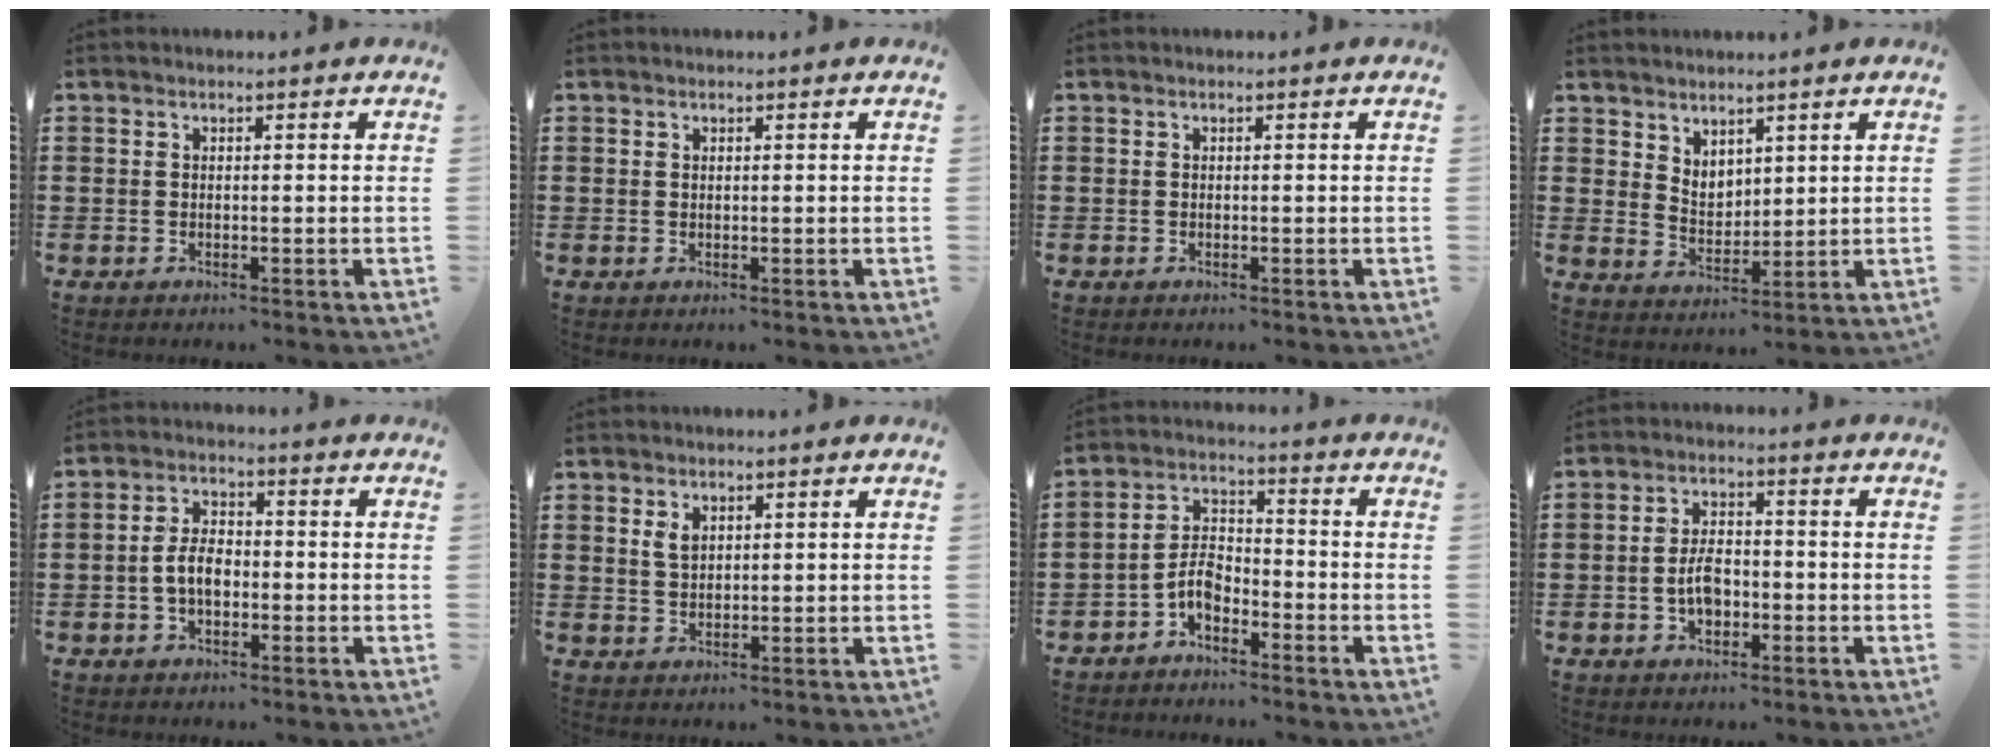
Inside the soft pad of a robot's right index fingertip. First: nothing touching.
{"total": 0.0}
{"total": 0.0}
{"total": 3.7, "force": [3.1, 2.0, 0.6], "torque": [-0.023, -0.003, 0.058]}
{"total": 4.8, "force": [-1.1, 2.5, 3.9], "torque": [-0.091, 0.002, -0.028]}
{"total": 2.0, "force": [1.1, 1.0, 1.2], "torque": [-0.027, 0.003, 0.021]}
{"total": 4.6, "force": [-2.9, 2.2, 2.9], "torque": [-0.074, 0.003, -0.060]}
{"total": 4.4, "force": [-1.2, 2.3, 3.6], "torque": [-0.072, 0.003, -0.022]}